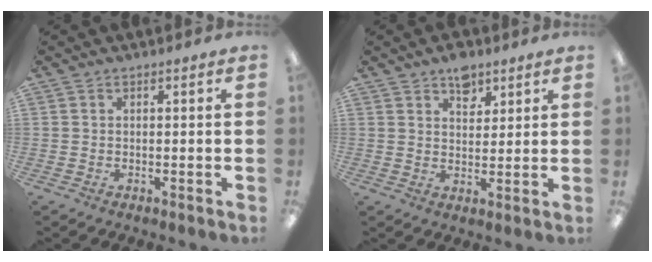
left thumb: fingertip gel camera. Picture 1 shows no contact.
{"total": 6.0, "force": [4.2, 3.6, 2.5], "torque": [-0.021, -0.019, 0.070]}